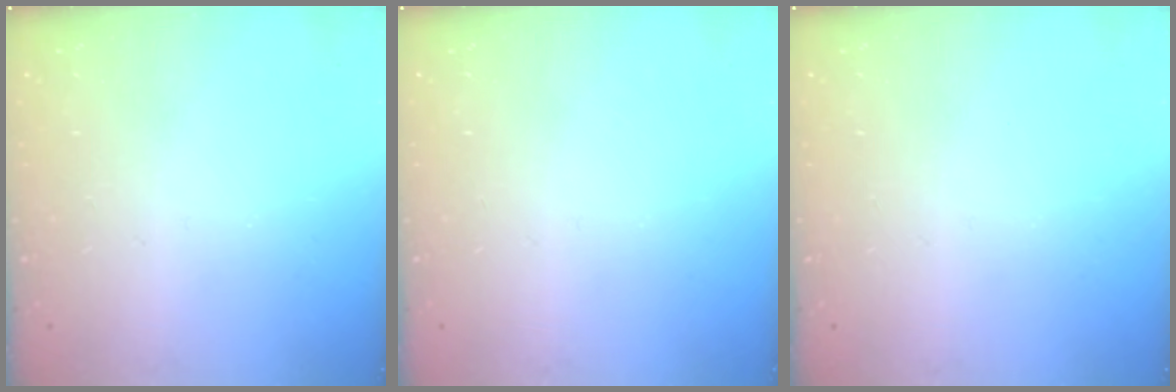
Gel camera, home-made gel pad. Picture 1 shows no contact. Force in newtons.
{"total": 0.0}
{"total": 0.0}